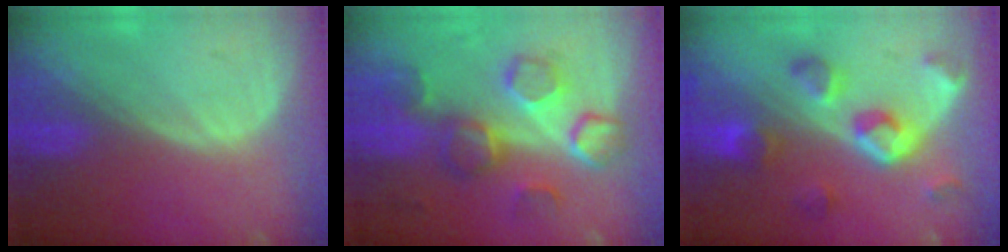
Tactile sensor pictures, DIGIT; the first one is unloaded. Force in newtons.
{"total": 8.7, "press": 8.4, "slide": 2.0}
{"total": 7.4, "press": 7.4, "slide": 0.4}